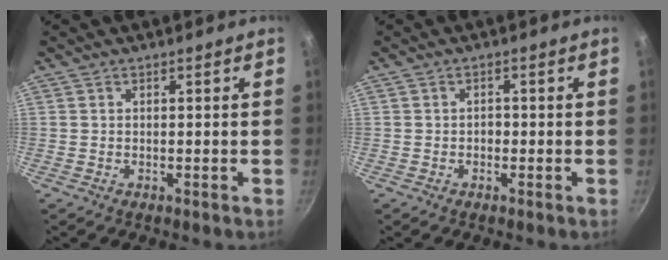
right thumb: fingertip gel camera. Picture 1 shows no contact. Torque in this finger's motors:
{"motor_torque": [0.55, 0.49, 0.46, 0.30, -0.02]}